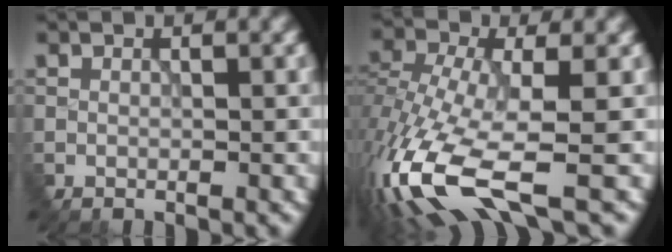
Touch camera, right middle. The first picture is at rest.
{"total": 11.6, "force": [-5.2, 4.4, 9.4], "torque": [-0.230, -0.023, -0.089]}